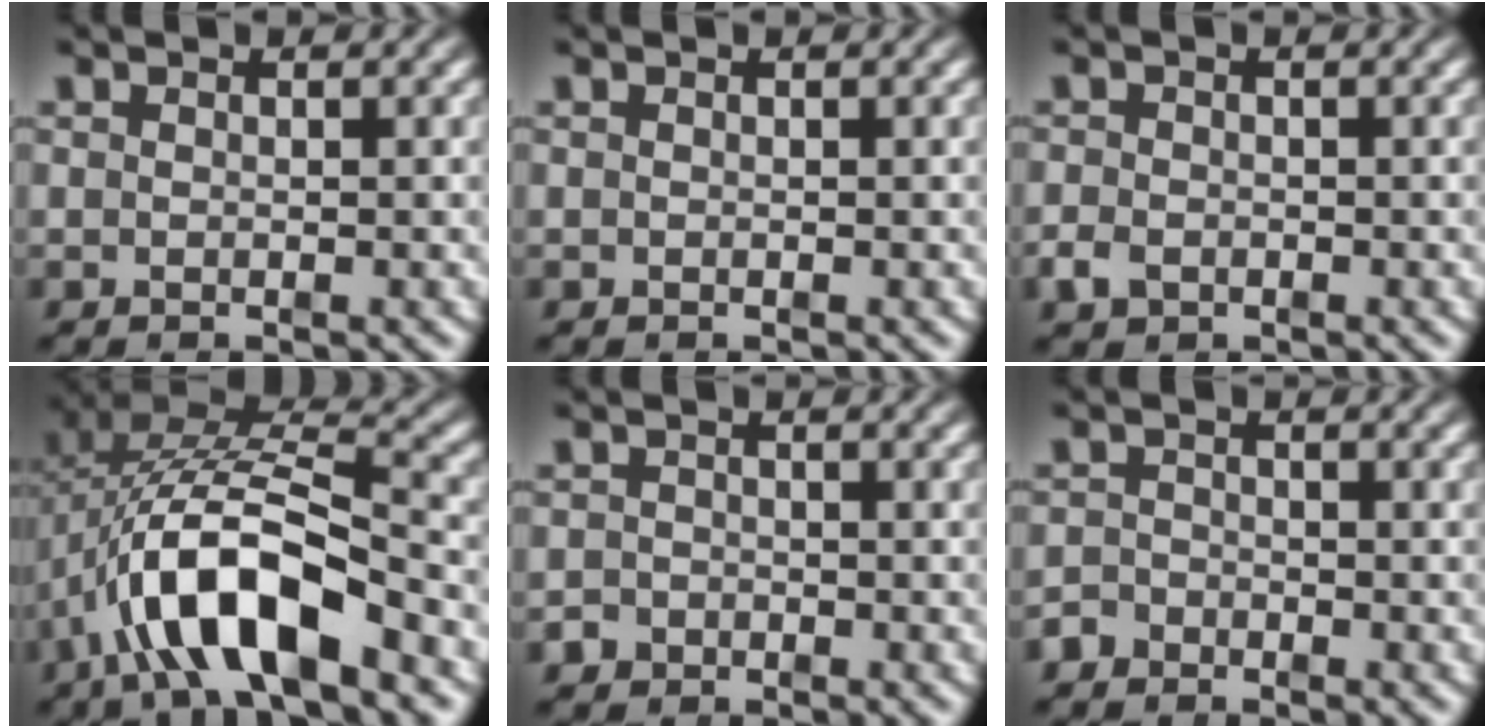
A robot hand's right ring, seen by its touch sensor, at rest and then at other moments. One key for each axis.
{"total": 0.0}
{"total": 1.8, "fx": -1.1, "fy": 1.2, "fz": 0.6, "tx": -0.014, "ty": -0.011, "tz": -0.015}
{"total": 8.8, "fx": -1.0, "fy": 5.3, "fz": 6.9, "tx": -0.150, "ty": -0.027, "tz": -0.009}
{"total": 2.1, "fx": -1.4, "fy": 1.5, "fz": -0.1, "tx": -0.001, "ty": -0.017, "tz": -0.020}
{"total": 2.0, "fx": -1.7, "fy": 0.9, "fz": -0.2, "tx": 0.005, "ty": -0.013, "tz": -0.030}